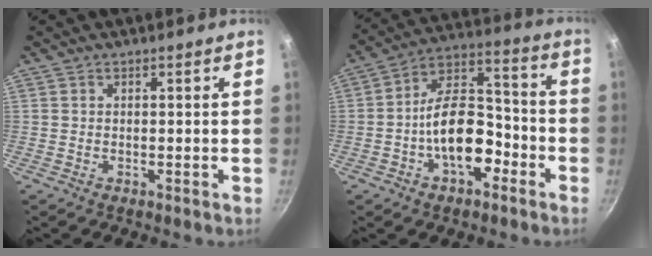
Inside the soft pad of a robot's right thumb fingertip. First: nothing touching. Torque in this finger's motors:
{"motor_torque": [2.43, 2.00, 1.62, -1.12, 0.61]}